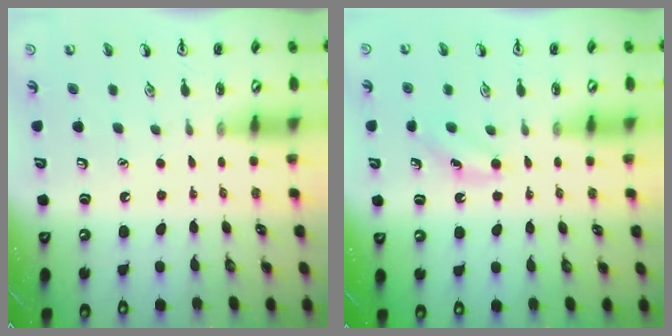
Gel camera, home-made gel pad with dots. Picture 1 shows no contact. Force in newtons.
{"total": 3.9, "press": 3.7, "slide": 1.3}